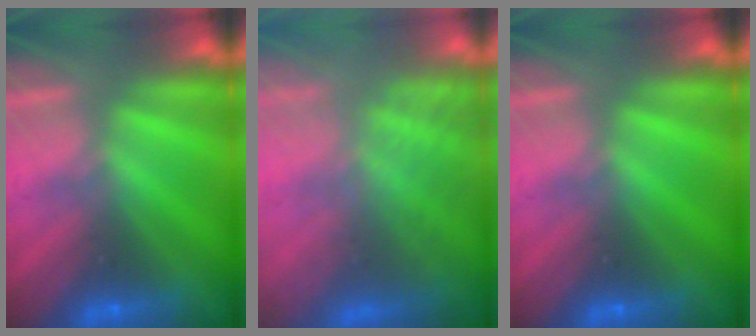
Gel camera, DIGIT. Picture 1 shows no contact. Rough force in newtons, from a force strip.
{"total": 7.6}
{"total": 0.0}